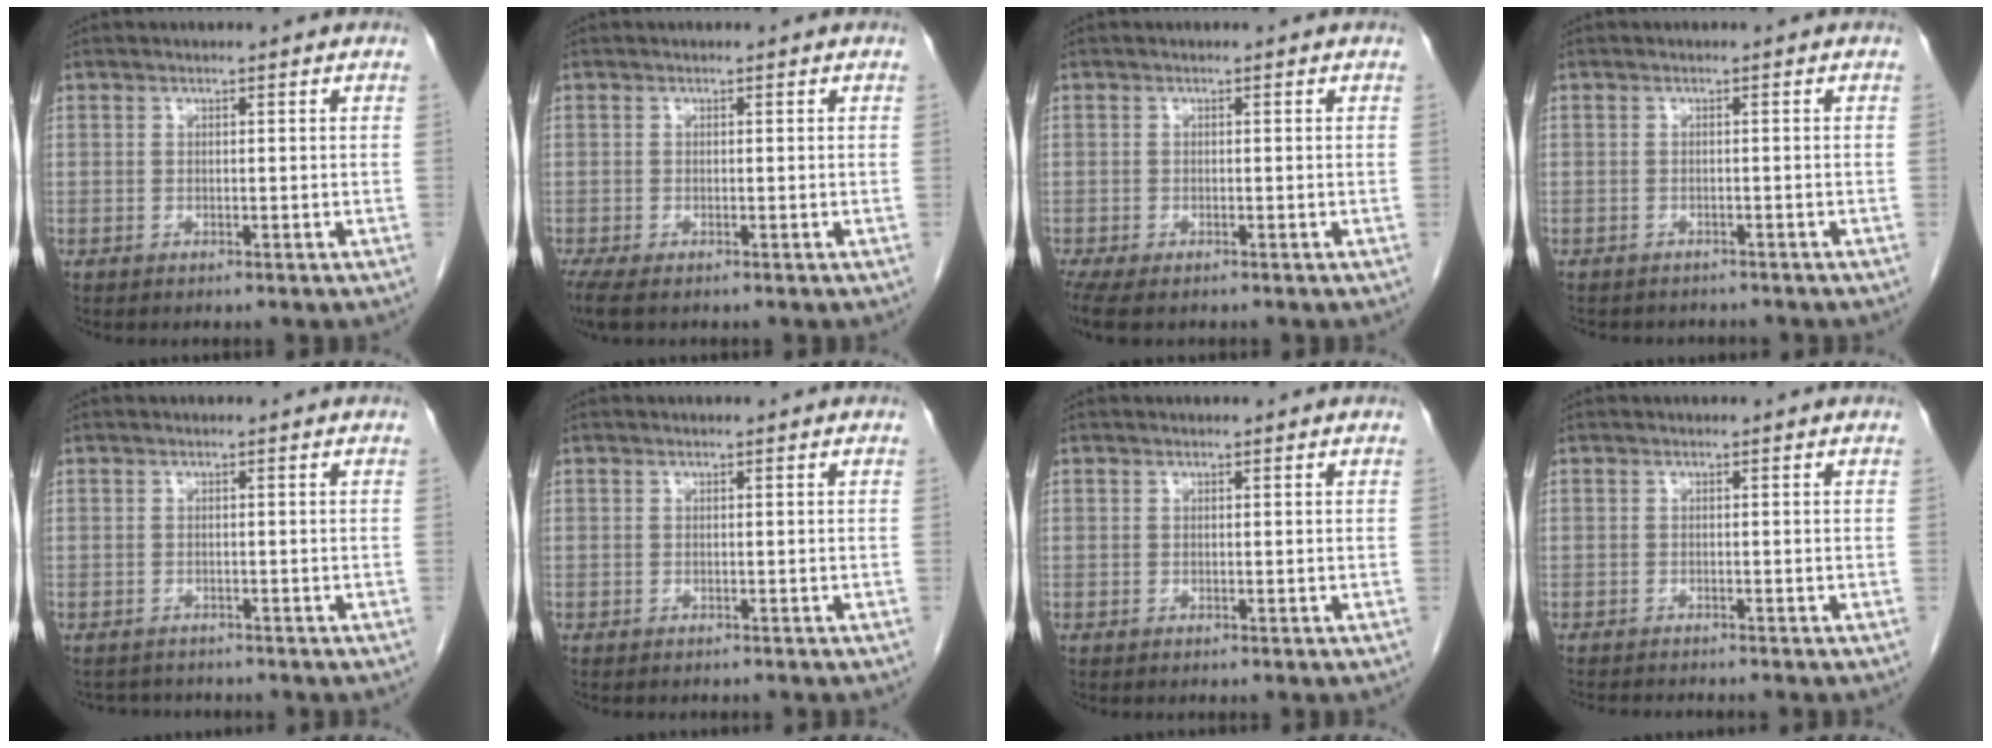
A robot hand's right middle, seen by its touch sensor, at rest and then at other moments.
{"total": 3.4, "force": [-2.4, 1.0, 2.1], "torque": [-0.044, -0.014, -0.038]}
{"total": 5.4, "force": [-3.9, 2.1, 3.1], "torque": [-0.062, -0.016, -0.063]}
{"total": 6.2, "force": [-5.5, 2.3, 1.6], "torque": [-0.025, 0.001, -0.066]}
{"total": 2.9, "force": [-2.7, 1.0, 0.0], "torque": [0.002, -0.004, -0.038]}
{"total": 2.1, "force": [-1.9, 0.5, 0.7], "torque": [-0.012, -0.003, -0.020]}
{"total": 0.0}
{"total": 4.8, "force": [-4.5, 0.3, 1.7], "torque": [-0.016, -0.011, -0.067]}